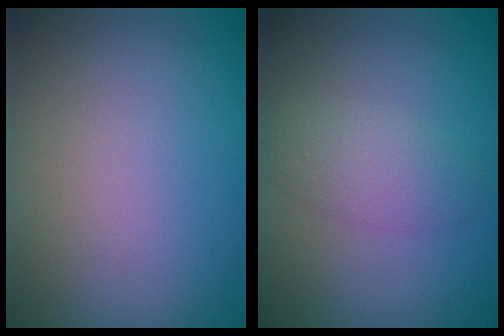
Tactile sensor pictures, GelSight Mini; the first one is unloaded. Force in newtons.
{"total": 2.2, "press": 2.2, "slide": 0.1}